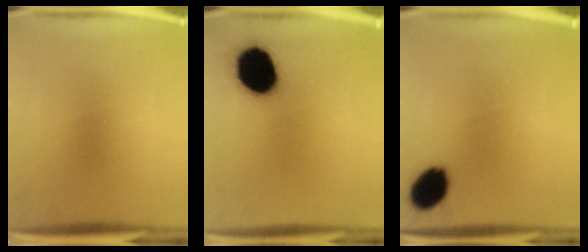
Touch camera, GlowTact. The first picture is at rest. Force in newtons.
{"total": 17.0}
{"total": 9.4}